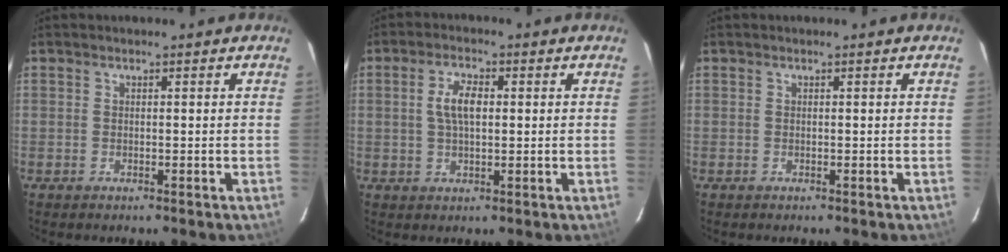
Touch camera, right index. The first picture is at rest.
{"total": 5.2, "force": [0.7, 2.3, 4.6], "torque": [-0.088, 0.009, 0.016]}
{"total": 0.0}